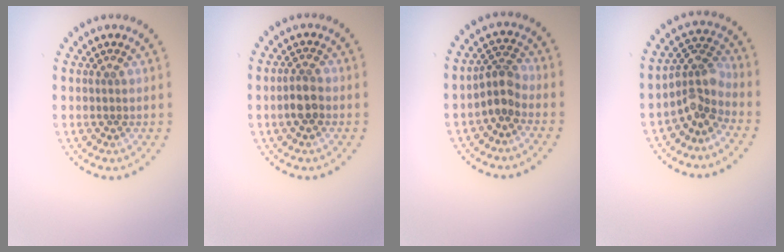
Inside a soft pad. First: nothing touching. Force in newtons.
{"total": 2.1, "press": 1.9, "slide": 0.8}
{"total": 2.4, "press": 1.8, "slide": 1.6}
{"total": 3.4, "press": 2.6, "slide": 2.2}